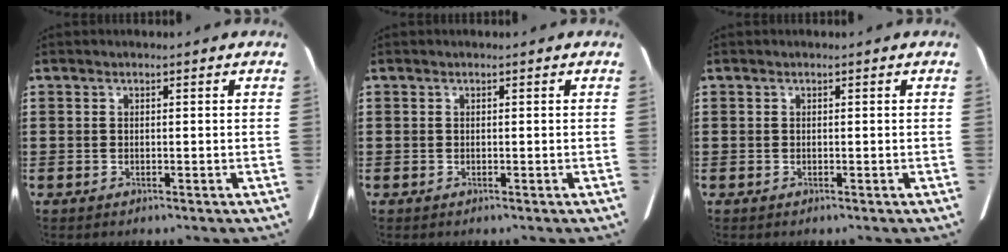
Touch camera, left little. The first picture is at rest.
{"total": 0.0}
{"total": 0.0}